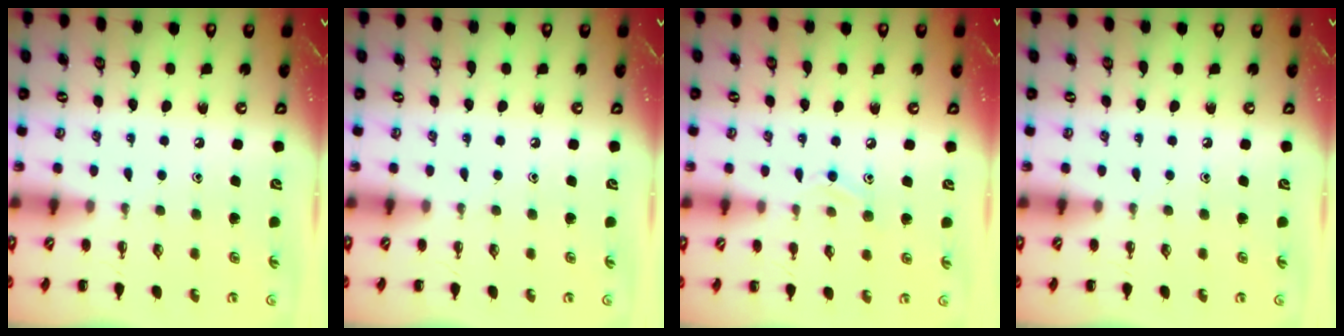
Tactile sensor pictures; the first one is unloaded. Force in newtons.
{"total": 0.0}
{"total": 8.0, "press": 7.7, "slide": 1.8}
{"total": 0.0}